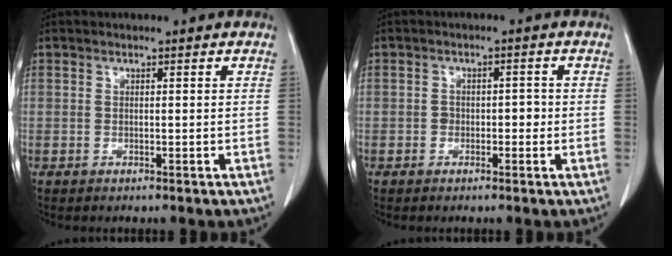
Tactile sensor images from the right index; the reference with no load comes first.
{"total": 2.1, "force": [-0.5, 1.5, 1.4], "torque": [-0.016, 0.010, -0.008]}